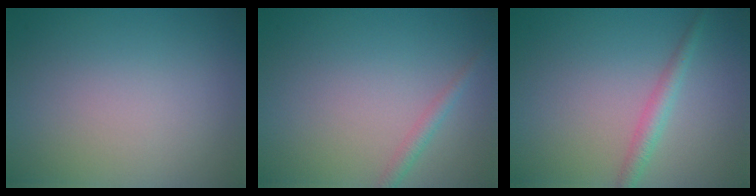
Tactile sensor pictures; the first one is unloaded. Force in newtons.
{"total": 1.3, "press": 1.3, "slide": 0.1}
{"total": 2.0, "press": 2.0, "slide": 0.1}